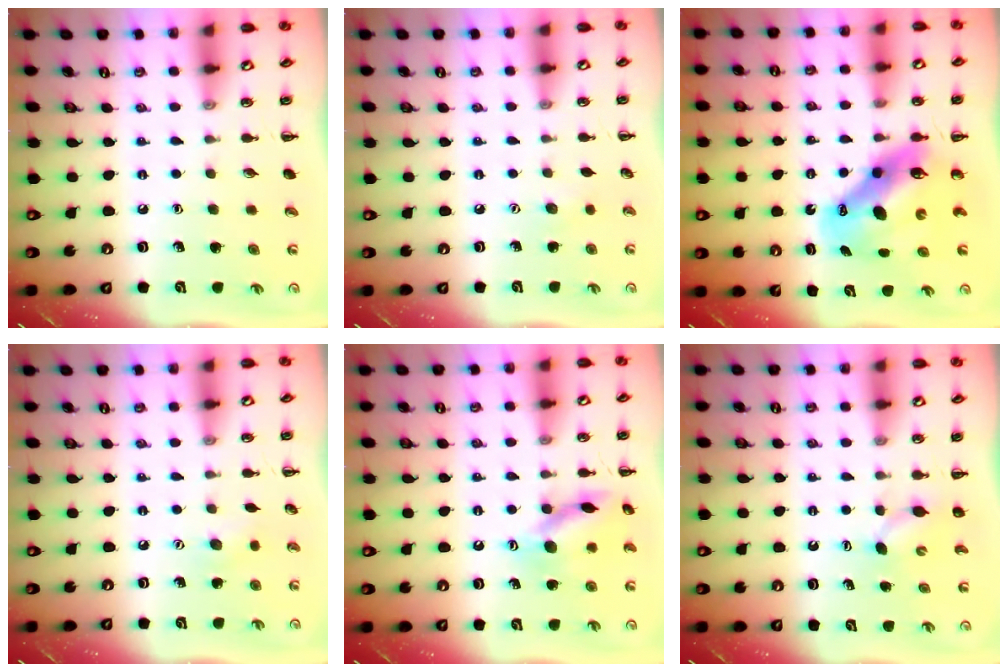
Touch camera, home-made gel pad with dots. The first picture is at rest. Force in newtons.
{"total": 3.1, "press": 3.0, "slide": 0.7}
{"total": 11.5, "press": 11.1, "slide": 2.9}
{"total": 5.2, "press": 5.0, "slide": 1.2}
{"total": 13.2, "press": 13.1, "slide": 1.1}
{"total": 3.6, "press": 3.5, "slide": 0.7}